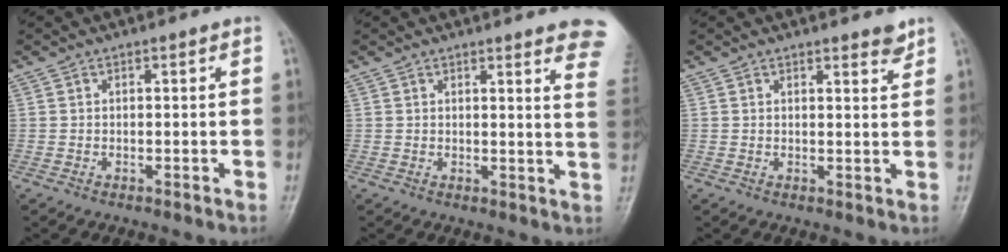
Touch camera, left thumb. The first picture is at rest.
{"total": 11.1, "force": [8.9, 1.7, 6.5], "torque": [-0.045, -0.042, 0.079]}
{"total": 2.6, "force": [2.1, 0.6, 1.3], "torque": [-0.009, -0.017, 0.028]}